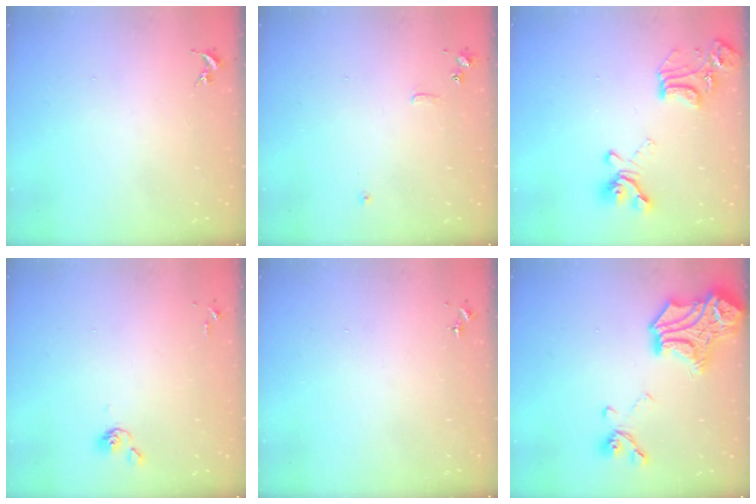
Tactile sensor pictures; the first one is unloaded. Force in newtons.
{"total": 6.7, "press": 6.7, "slide": 0.7}
{"total": 18.1, "press": 18.1, "slide": 1.3}
{"total": 3.9, "press": 3.8, "slide": 0.6}
{"total": 0.0}
{"total": 22.8, "press": 22.8, "slide": 0.7}